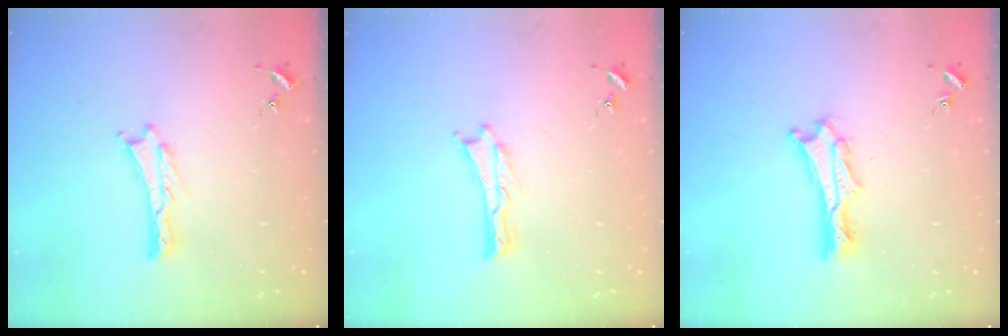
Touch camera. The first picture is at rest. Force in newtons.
{"total": 0.0}
{"total": 2.7, "press": 2.7, "slide": 0.4}